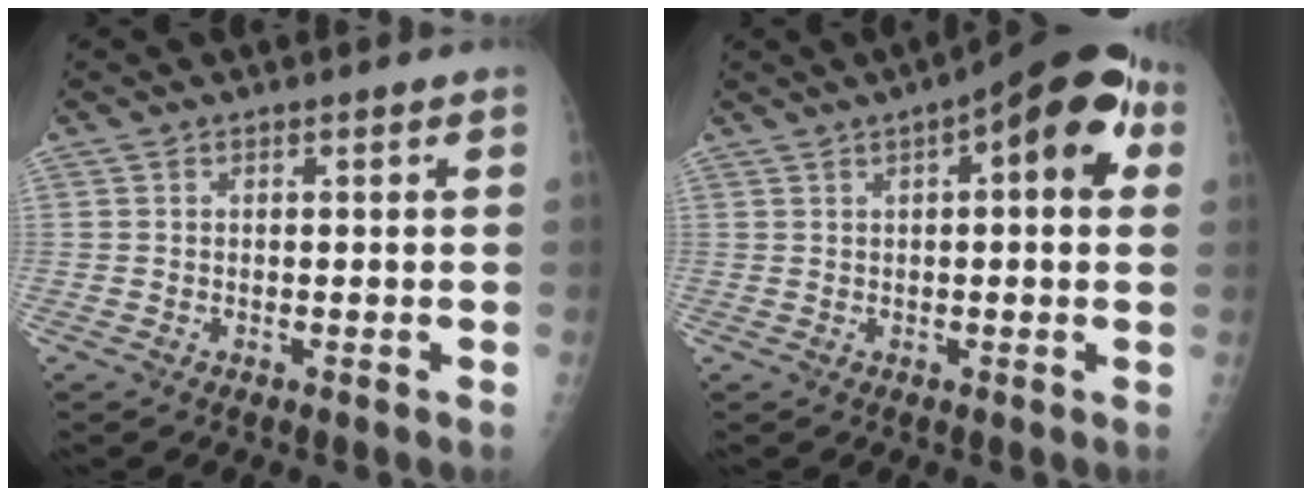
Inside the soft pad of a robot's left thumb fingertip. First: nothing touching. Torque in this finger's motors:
{"motor_torque": [0.02, 0.73, 0.10, -0.10, 0.08]}